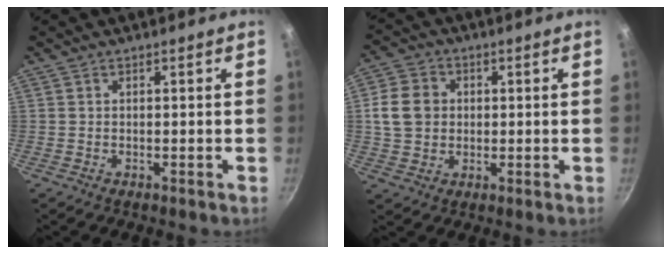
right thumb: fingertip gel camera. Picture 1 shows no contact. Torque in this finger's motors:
{"motor_torque": [-0.32, 0.54, 0.52, -0.08, 0.13]}